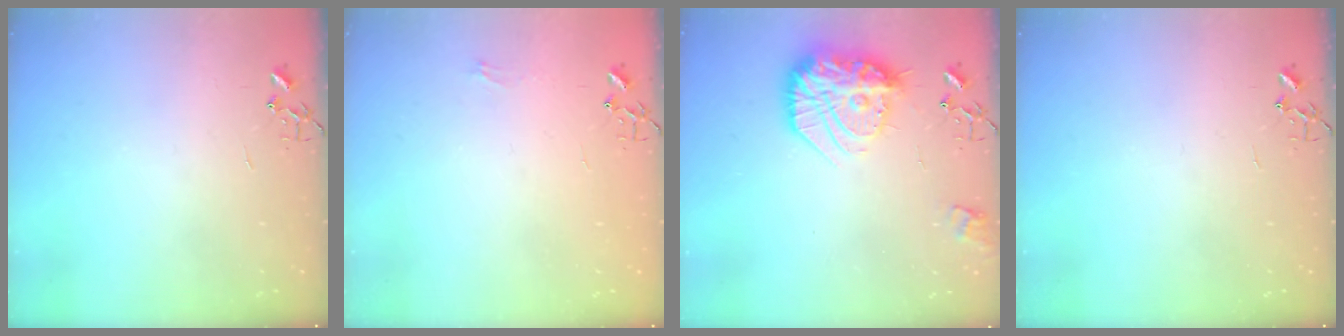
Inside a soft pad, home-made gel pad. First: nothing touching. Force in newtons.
{"total": 4.4, "press": 4.4, "slide": 0.5}
{"total": 20.0, "press": 20.0, "slide": 0.8}
{"total": 0.0}